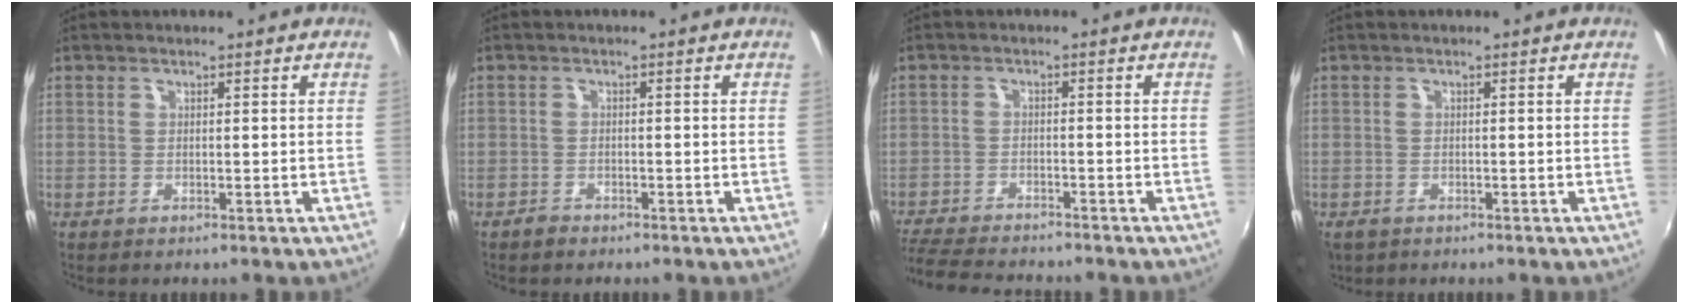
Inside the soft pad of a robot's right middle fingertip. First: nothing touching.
{"total": 1.4, "force": [-1.2, 0.6, 0.2], "torque": [-0.008, 0.001, -0.023]}
{"total": 10.9, "force": [-9.9, 2.2, 4.0], "torque": [-0.111, -0.017, -0.167]}
{"total": 2.8, "force": [-1.6, 1.9, 1.3], "torque": [-0.029, -0.011, -0.025]}